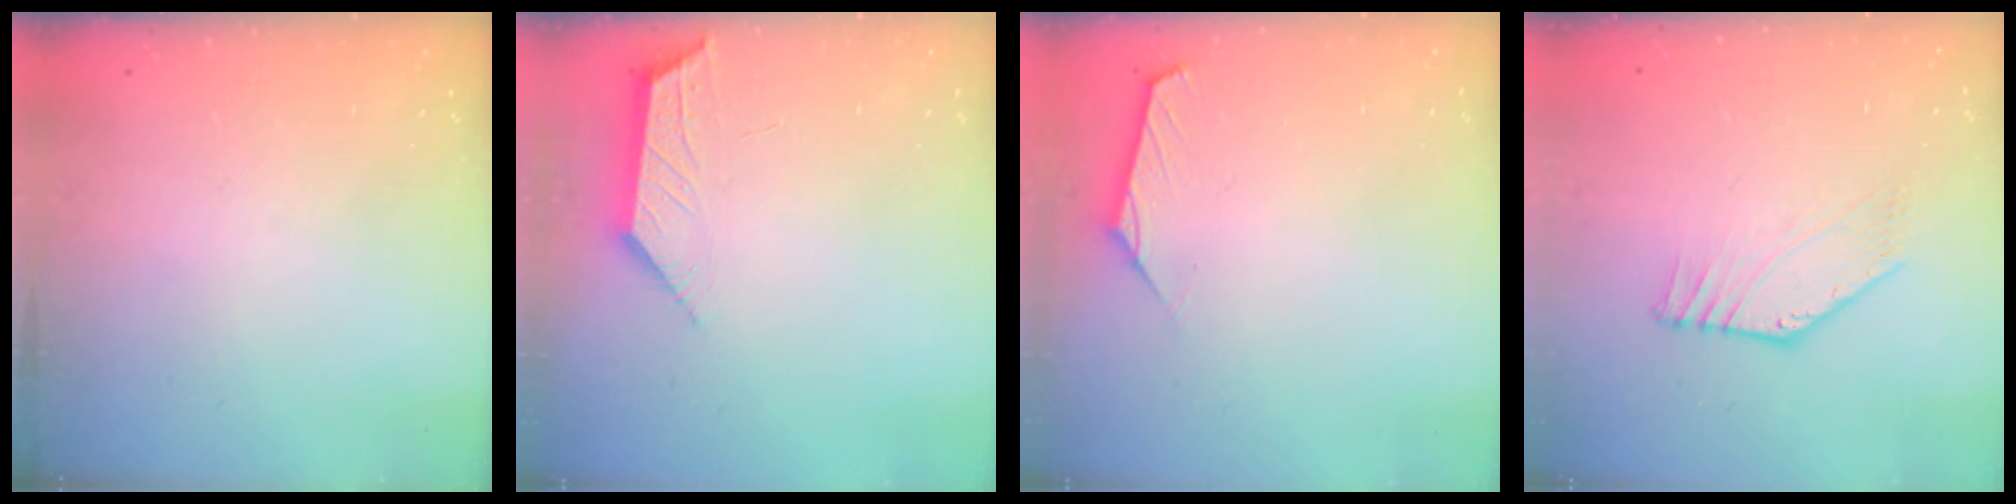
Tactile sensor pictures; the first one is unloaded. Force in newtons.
{"total": 2.6, "press": 2.5, "slide": 0.4}
{"total": 0.0}
{"total": 2.9, "press": 2.9, "slide": 0.2}